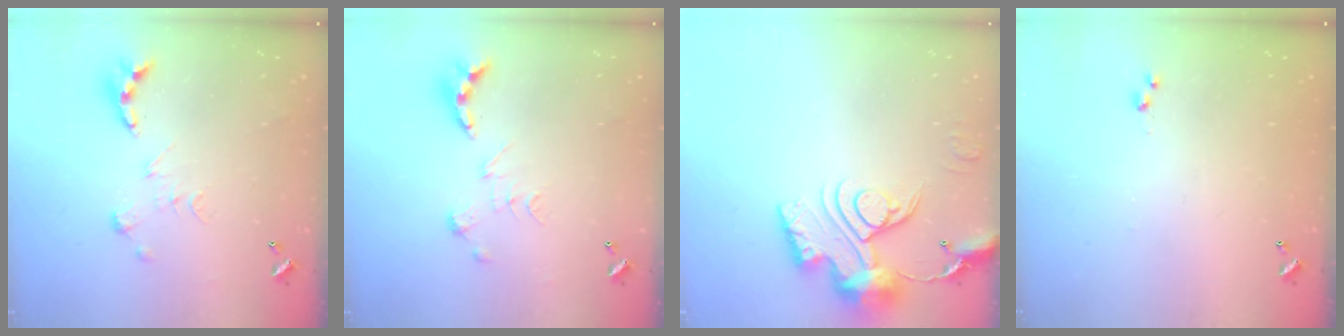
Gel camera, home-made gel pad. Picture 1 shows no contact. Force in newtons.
{"total": 0.8, "press": 0.8, "slide": 0.3}
{"total": 15.5, "press": 15.4, "slide": 1.7}
{"total": 3.0, "press": 3.0, "slide": 0.4}